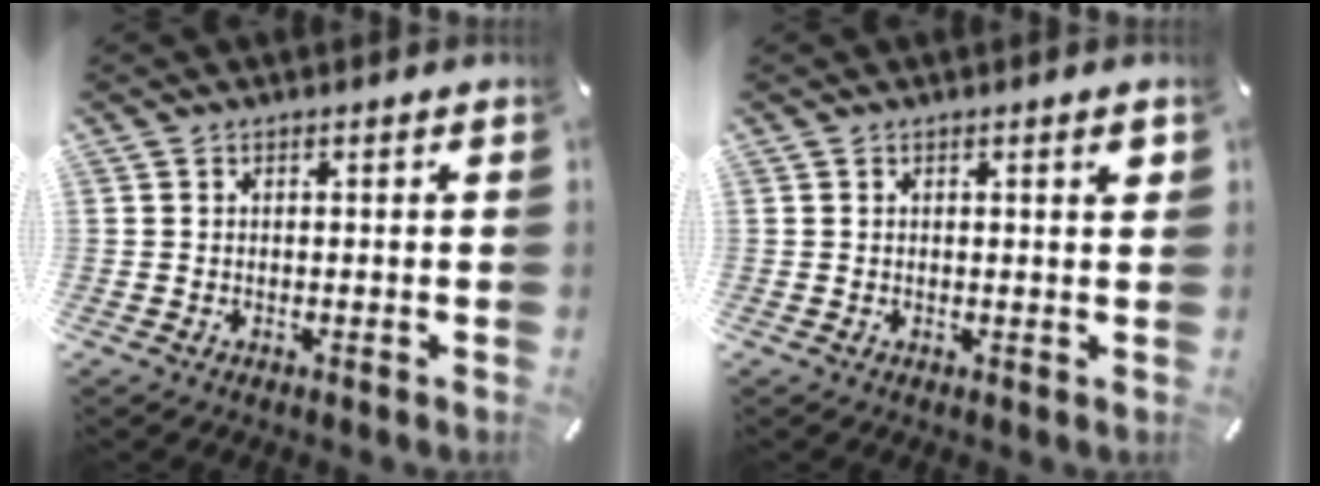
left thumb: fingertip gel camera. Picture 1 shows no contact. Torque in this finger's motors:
{"motor_torque": [0.41, 0.33, 0.27, -0.39, 0.00]}